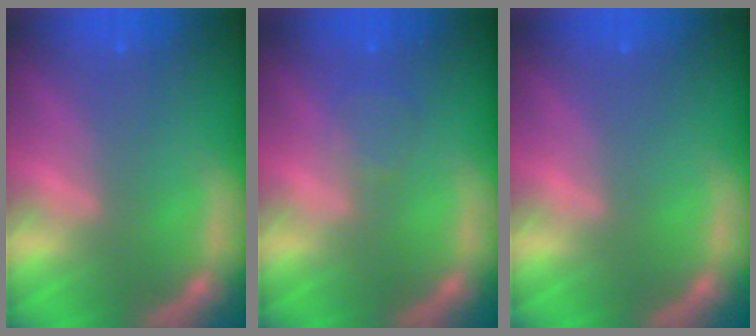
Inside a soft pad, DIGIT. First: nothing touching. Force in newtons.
{"total": 1.5}
{"total": 0.0}